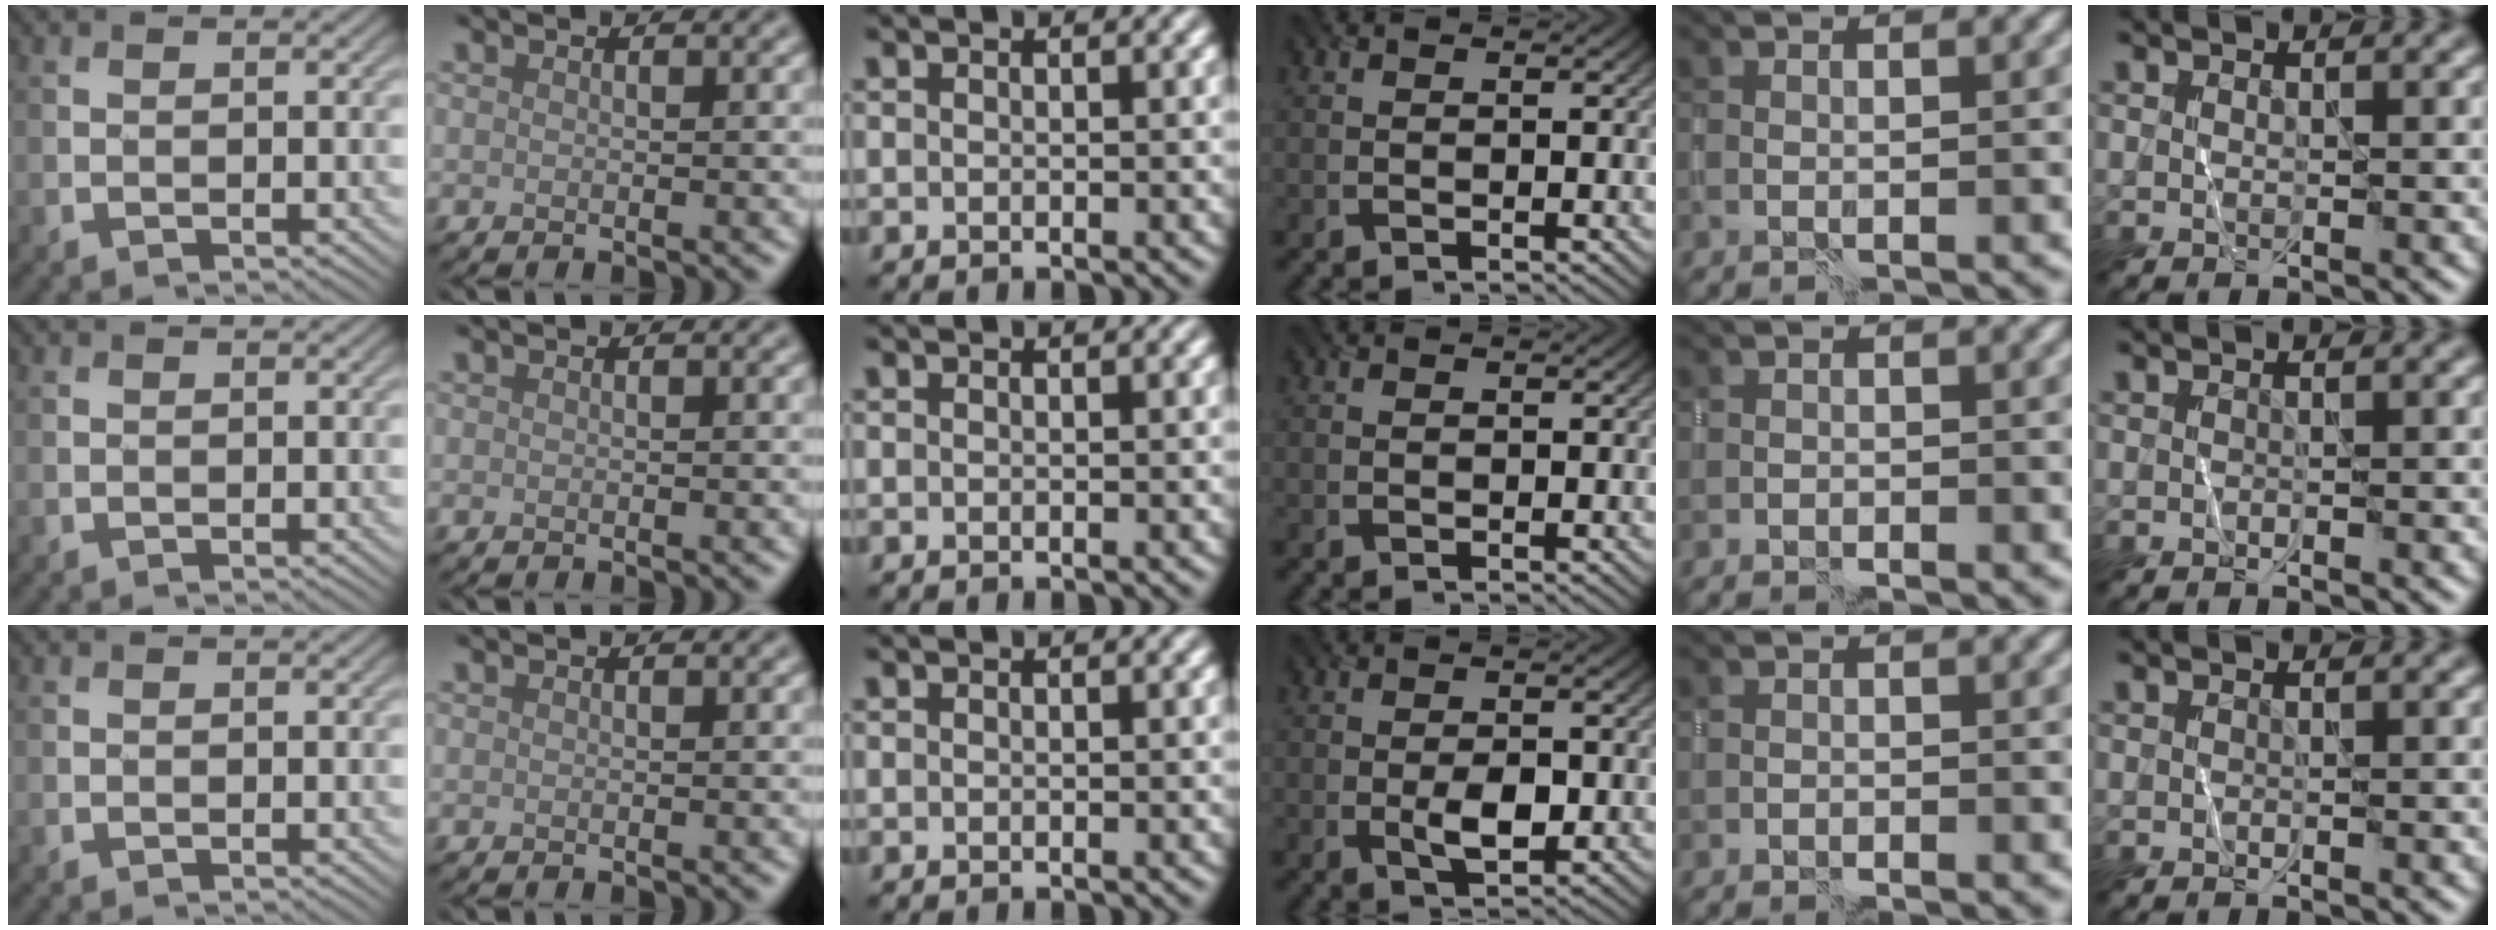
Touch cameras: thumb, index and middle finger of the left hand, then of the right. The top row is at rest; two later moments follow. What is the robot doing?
{"motion": "wrap", "object": "plastic wrap"}